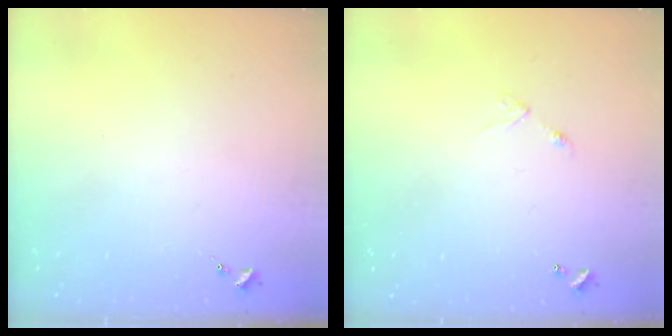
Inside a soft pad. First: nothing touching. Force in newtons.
{"total": 5.9, "press": 5.9, "slide": 0.4}